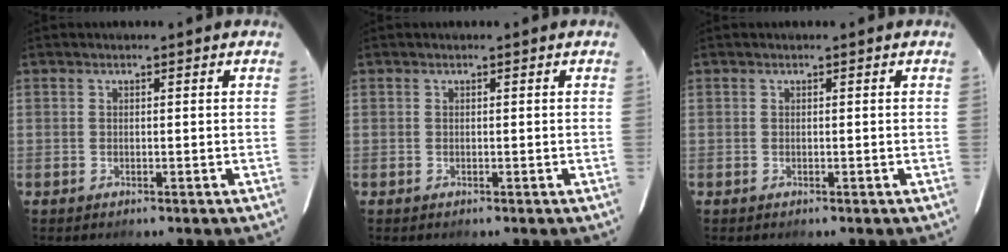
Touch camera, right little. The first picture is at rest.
{"total": 0.0}
{"total": 0.0}